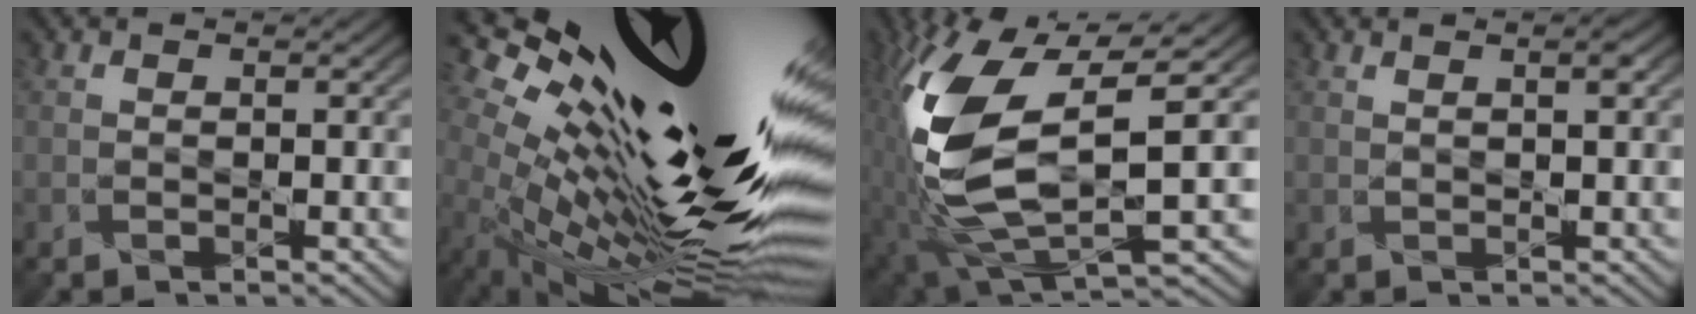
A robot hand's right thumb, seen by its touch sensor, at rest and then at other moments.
{"total": 19.4, "force": [4.7, 6.3, 17.7], "torque": [-0.262, 0.014, 0.076]}
{"total": 14.4, "force": [0.1, 7.0, 12.6], "torque": [-0.281, -0.026, 0.009]}
{"total": 1.5, "force": [1.0, 0.4, 1.1], "torque": [-0.010, -0.002, 0.019]}